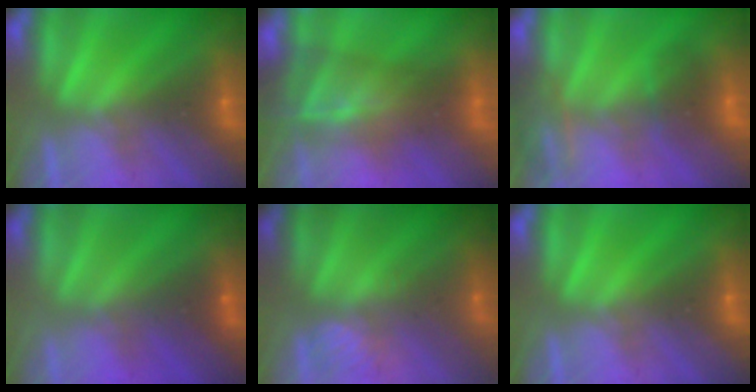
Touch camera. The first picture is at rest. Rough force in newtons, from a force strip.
{"total": 8.9}
{"total": 3.4}
{"total": 1.6}
{"total": 2.6}
{"total": 0.0}